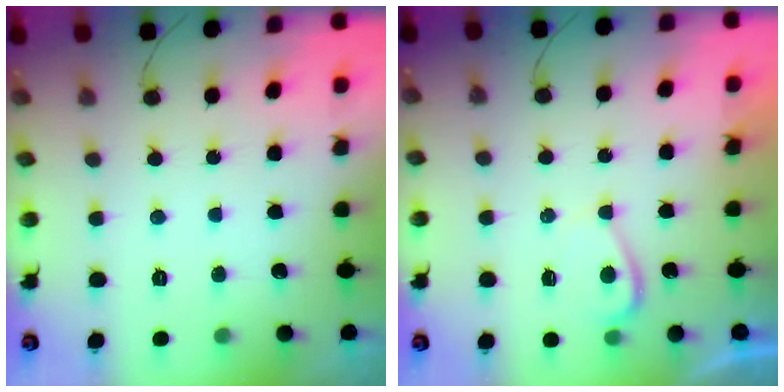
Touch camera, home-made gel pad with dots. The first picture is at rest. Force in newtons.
{"total": 1.2, "press": 1.1, "slide": 0.6}